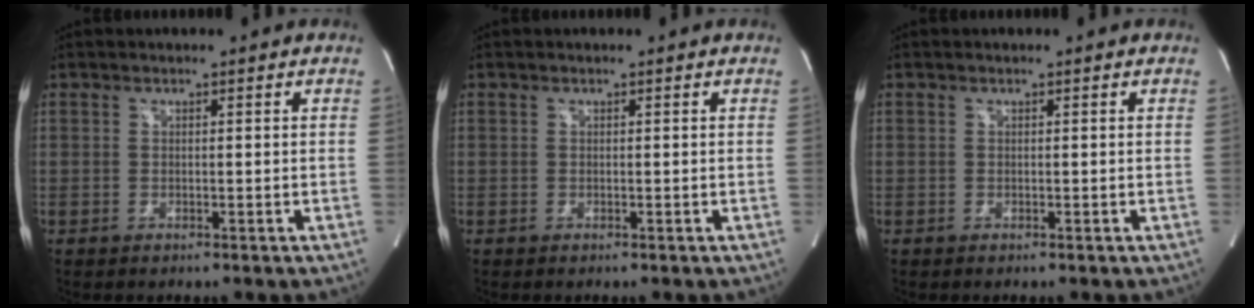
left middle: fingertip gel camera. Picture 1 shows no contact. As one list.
[{"total": 0.0}, {"total": 0.0}]